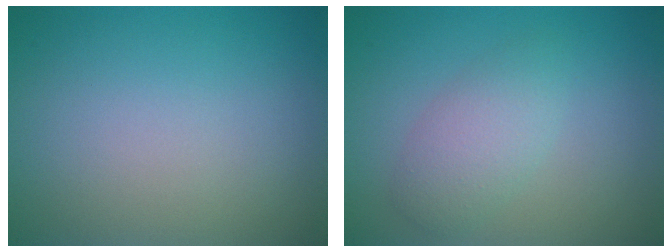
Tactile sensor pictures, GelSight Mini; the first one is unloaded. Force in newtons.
{"total": 2.9, "press": 2.9, "slide": 0.2}